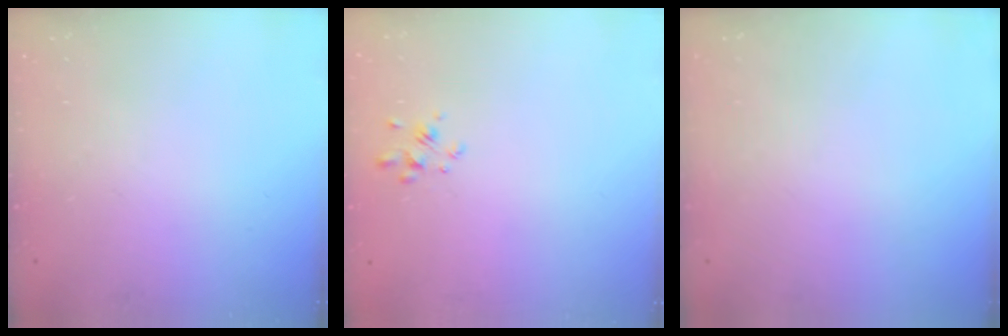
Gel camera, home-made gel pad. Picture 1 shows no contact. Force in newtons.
{"total": 2.2, "press": 2.0, "slide": 0.9}
{"total": 0.0}